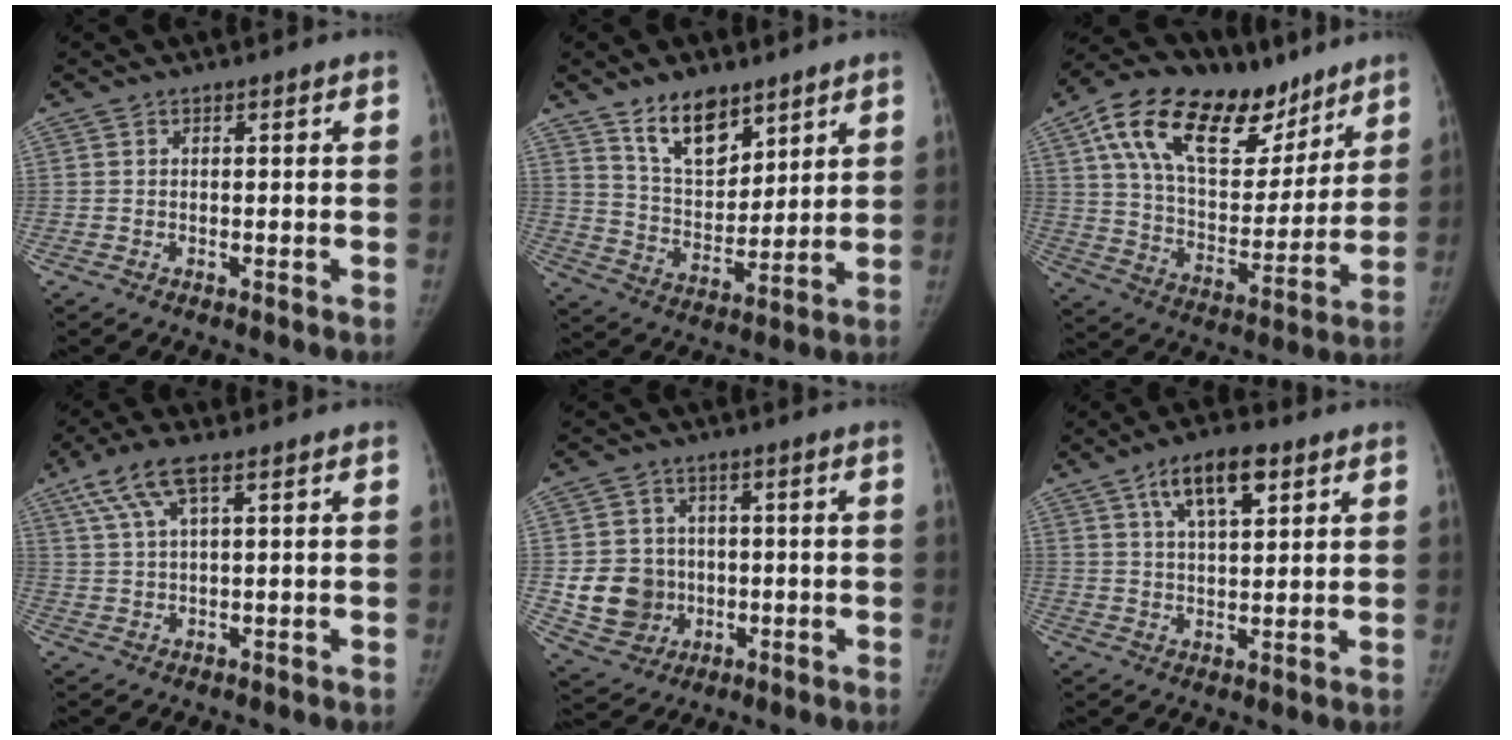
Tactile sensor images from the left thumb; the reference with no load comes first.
{"total": 12.0, "force": [8.1, 6.2, 6.3], "torque": [-0.075, -0.059, 0.153]}
{"total": 26.8, "force": [15.4, 14.2, 16.8], "torque": [-0.242, -0.021, 0.262]}
{"total": 7.2, "force": [3.6, 2.1, 5.8], "torque": [-0.137, 0.010, 0.076]}
{"total": 10.5, "force": [-0.9, 9.6, 4.2], "torque": [-0.045, 0.002, -0.002]}
{"total": 9.7, "force": [4.8, 4.0, 7.4], "torque": [-0.111, -0.012, 0.083]}